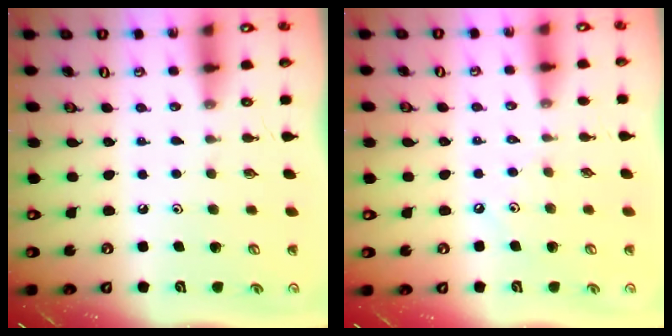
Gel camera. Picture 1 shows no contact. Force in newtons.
{"total": 4.2, "press": 4.1, "slide": 0.7}